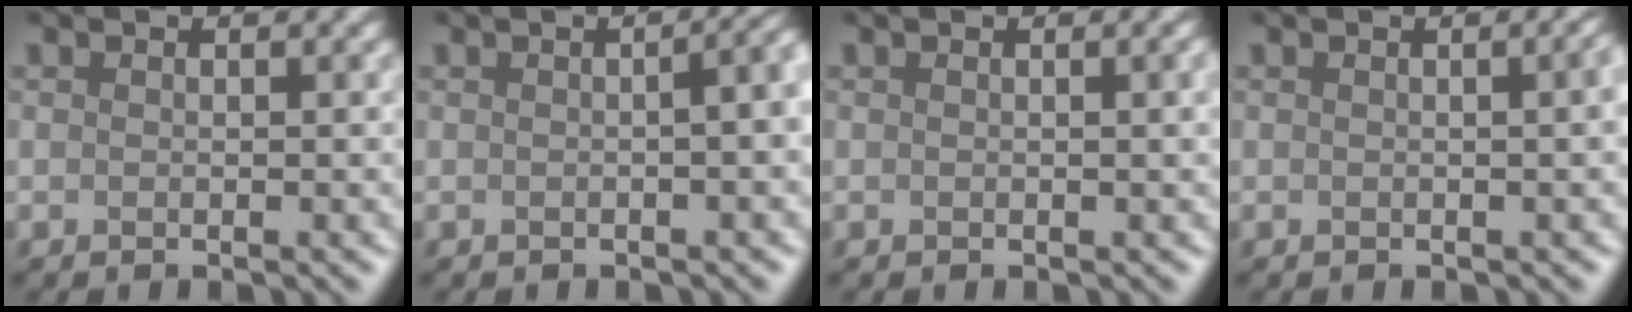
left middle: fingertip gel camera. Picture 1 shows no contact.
{"total": 4.0, "force": [-0.3, 1.7, 3.6], "torque": [-0.006, 0.012, -0.014]}
{"total": 0.8, "force": [0.1, -0.2, 0.8], "torque": [-0.009, -0.002, -0.002]}
{"total": 2.8, "force": [0.1, 1.3, 2.5], "torque": [0.008, 0.014, -0.014]}